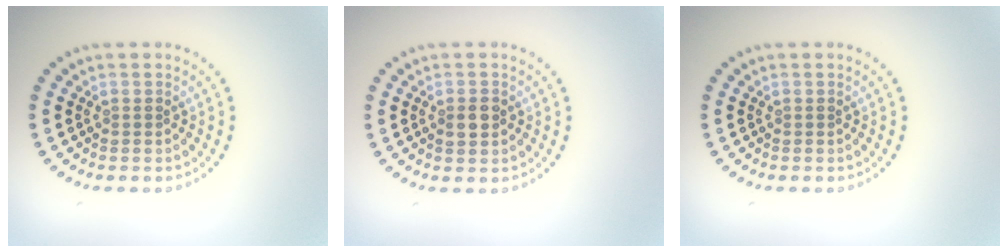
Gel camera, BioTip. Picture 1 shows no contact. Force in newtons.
{"total": 2.1, "press": 2.1, "slide": 0.1}
{"total": 0.0}